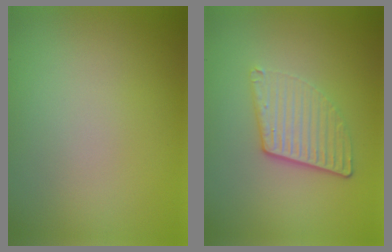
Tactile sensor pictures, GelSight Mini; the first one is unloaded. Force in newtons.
{"total": 3.6, "press": 2.9, "slide": 2.1}